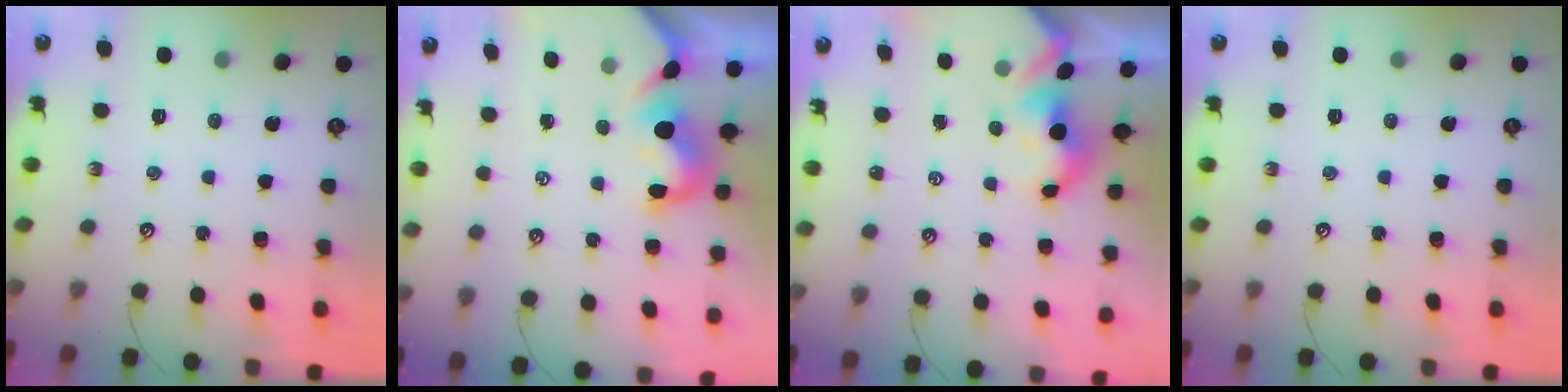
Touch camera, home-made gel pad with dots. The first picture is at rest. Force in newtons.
{"total": 1.4, "press": 1.1, "slide": 0.9}
{"total": 2.4, "press": 2.4, "slide": 0.3}
{"total": 0.0}